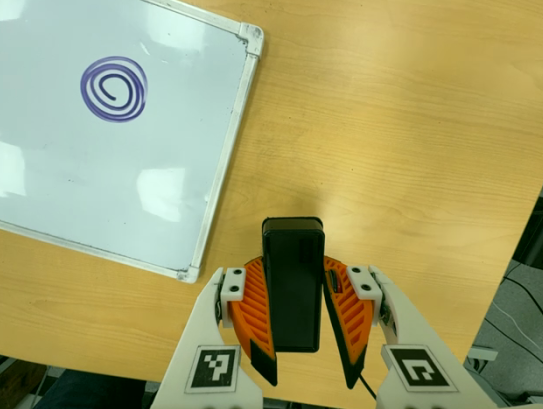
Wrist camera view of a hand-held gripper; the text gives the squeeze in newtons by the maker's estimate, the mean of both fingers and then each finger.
{"total": 10.2, "left": 8.2, "right": 12.2}